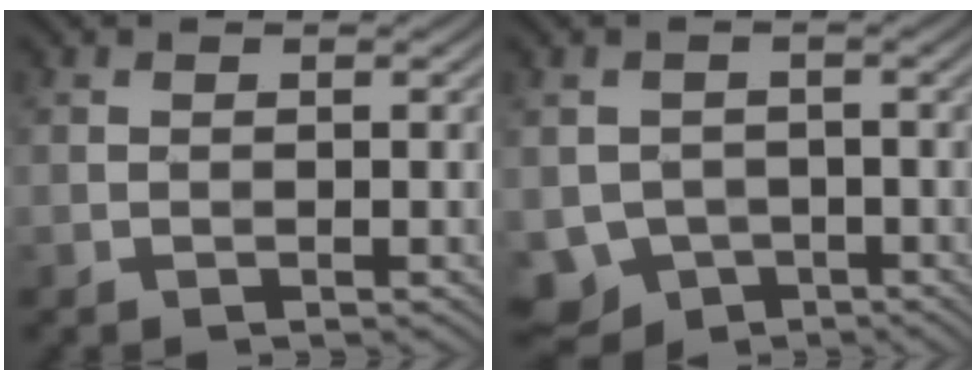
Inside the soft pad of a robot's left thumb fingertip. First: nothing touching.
{"total": 5.3, "force": [-2.7, 4.2, 1.9], "torque": [-0.044, -0.022, -0.047]}